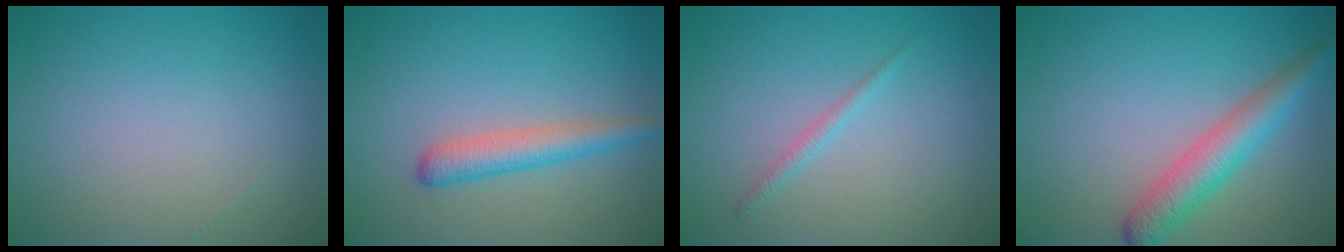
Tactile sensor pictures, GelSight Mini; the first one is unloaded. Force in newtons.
{"total": 2.9, "press": 2.9, "slide": 0.1}
{"total": 1.0, "press": 1.0, "slide": 0.1}
{"total": 4.4, "press": 4.4, "slide": 0.1}